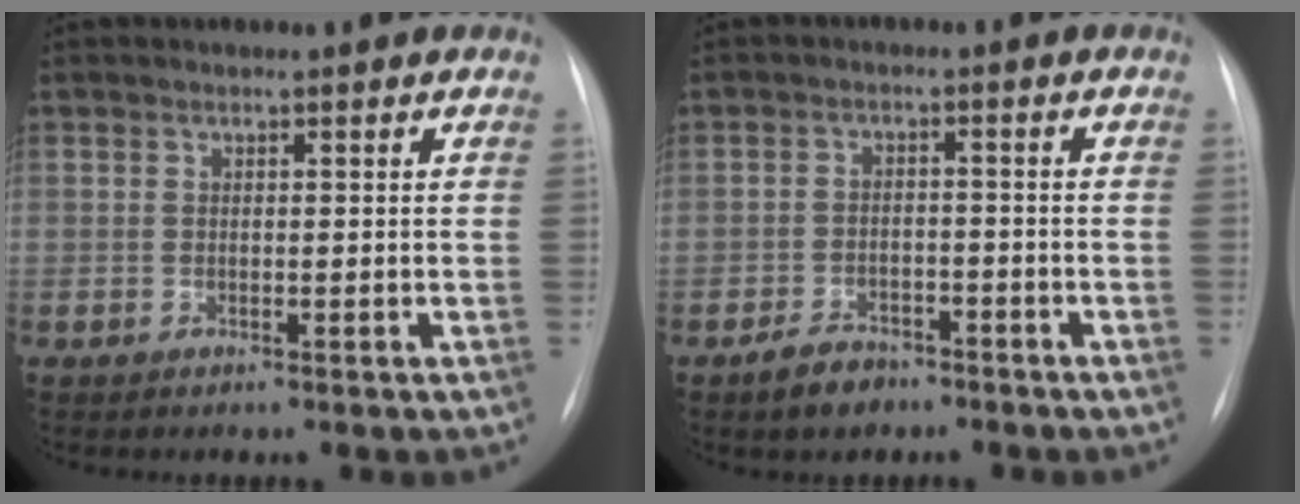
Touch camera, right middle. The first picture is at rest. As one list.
[{"total": 4.3, "force": [-3.3, 2.1, 1.7], "torque": [-0.040, 0.000, -0.051]}]